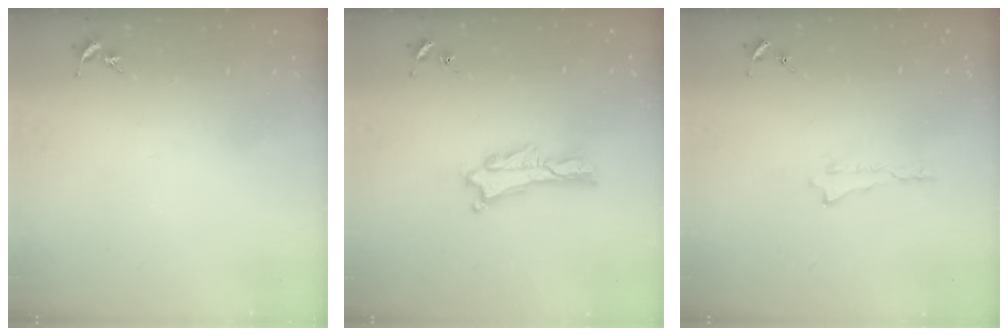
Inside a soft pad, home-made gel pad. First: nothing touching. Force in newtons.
{"total": 0.7, "press": 0.6, "slide": 0.2}
{"total": 0.0}